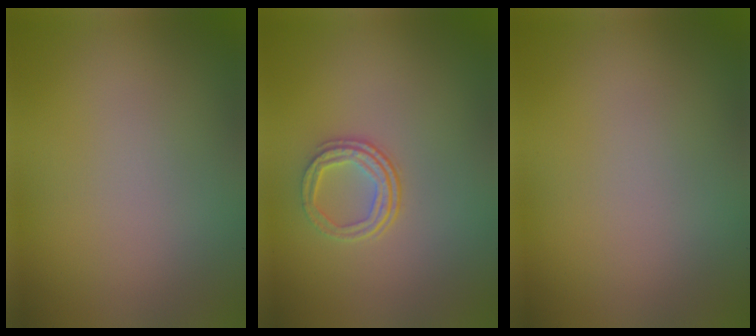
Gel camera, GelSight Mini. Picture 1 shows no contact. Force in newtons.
{"total": 2.4, "press": 1.7, "slide": 1.7}
{"total": 0.0}